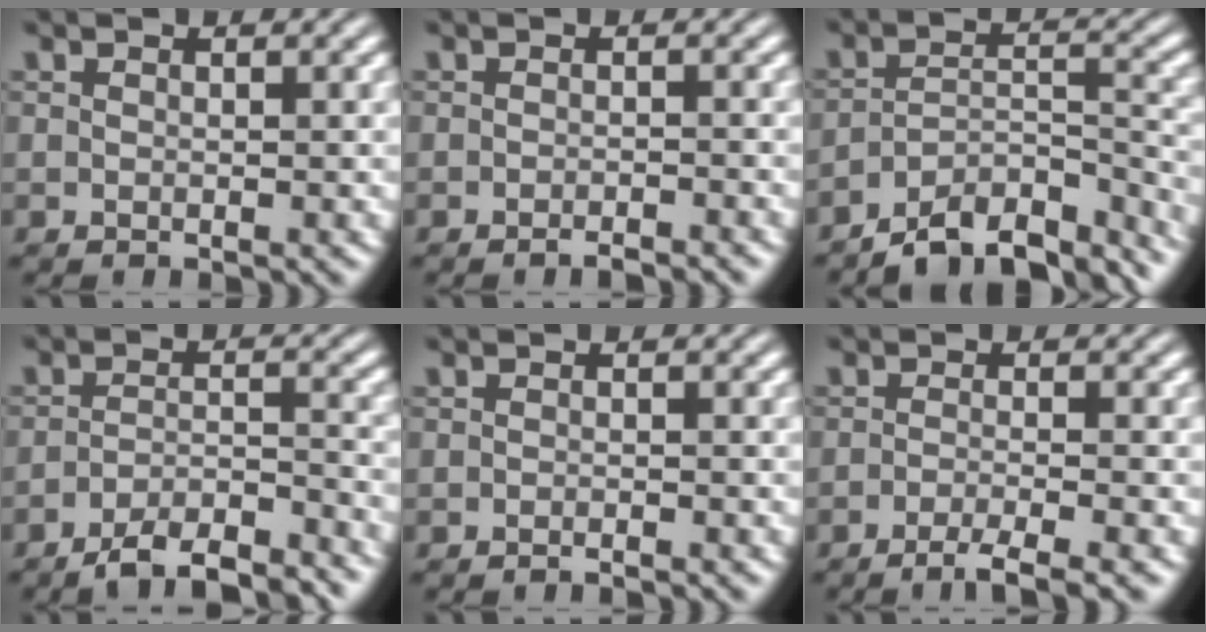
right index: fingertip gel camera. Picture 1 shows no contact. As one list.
[{"total": 1.7, "force": [-1.6, -0.4, 0.3], "torque": [0.000, 0.000, -0.027]}, {"total": 9.2, "force": [-7.9, 2.6, 3.8], "torque": [-0.048, -0.030, -0.113]}, {"total": 6.1, "force": [-5.7, 0.5, 2.1], "torque": [-0.019, -0.017, -0.087]}, {"total": 0.9, "force": [-0.8, -0.5, 0.0], "torque": [0.001, 0.000, -0.014]}, {"total": 3.5, "force": [-2.8, 0.1, 2.1], "torque": [-0.029, -0.006, -0.045]}]